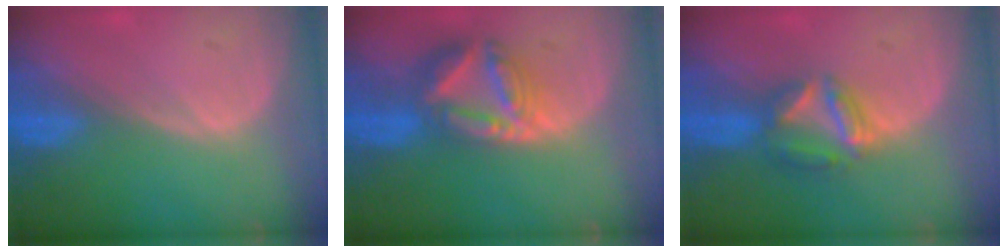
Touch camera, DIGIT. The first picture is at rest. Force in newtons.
{"total": 8.2, "press": 7.1, "slide": 4.0}
{"total": 6.1, "press": 5.5, "slide": 2.7}